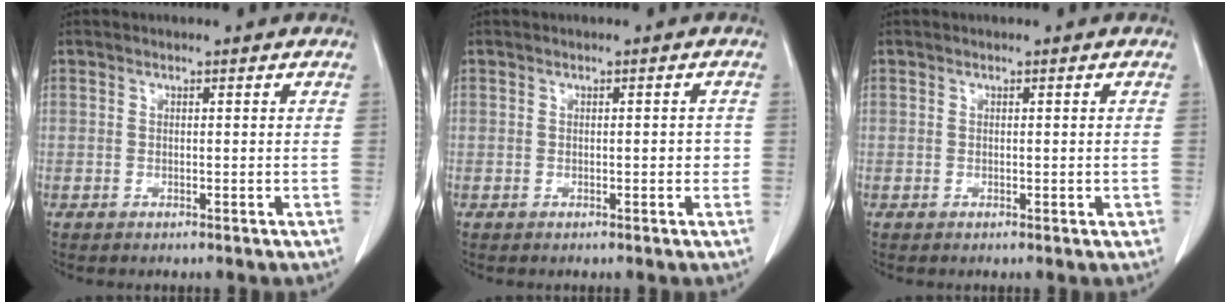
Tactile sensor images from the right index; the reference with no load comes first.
{"total": 1.5, "force": [-0.2, 0.7, 1.3], "torque": [-0.015, 0.002, -0.002]}
{"total": 1.0, "force": [-0.2, 0.4, 0.9], "torque": [-0.012, 0.000, 0.002]}